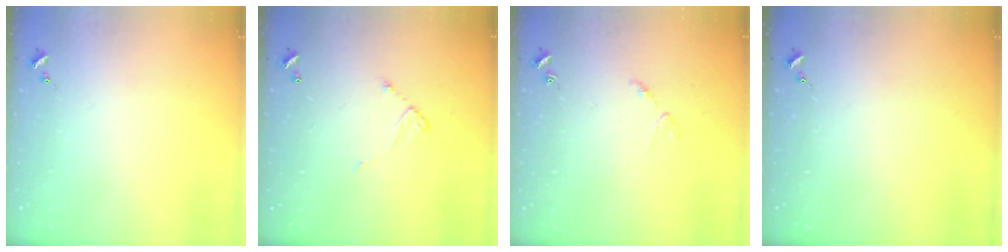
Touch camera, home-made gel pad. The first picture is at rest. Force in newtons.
{"total": 4.9, "press": 4.9, "slide": 0.4}
{"total": 3.8, "press": 3.8, "slide": 0.5}
{"total": 0.0}